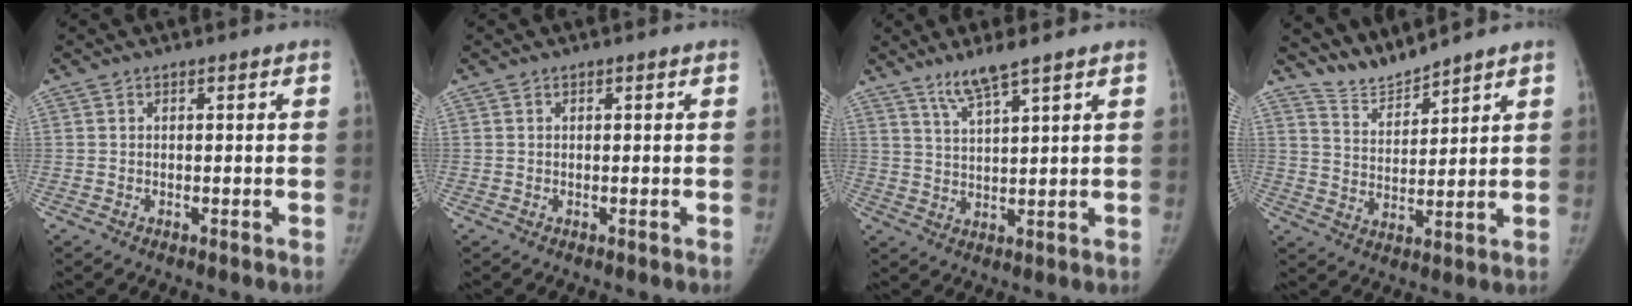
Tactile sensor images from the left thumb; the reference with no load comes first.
{"total": 0.0}
{"total": 5.9, "force": [4.5, 0.2, 3.8], "torque": [-0.076, -0.028, 0.091]}
{"total": 5.6, "force": [5.6, -0.1, 0.0], "torque": [0.004, -0.043, 0.123]}